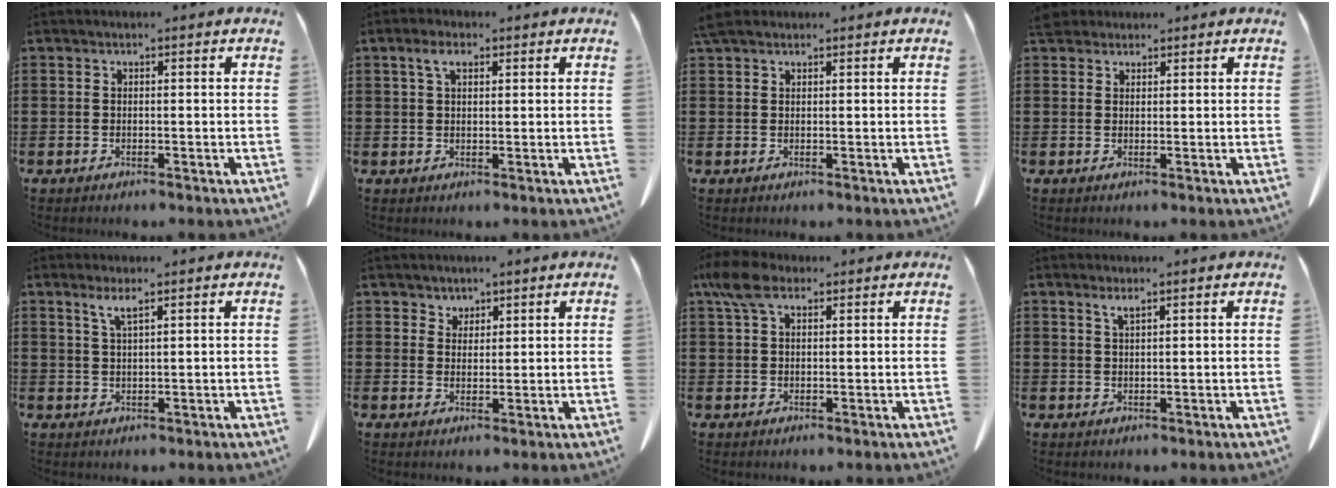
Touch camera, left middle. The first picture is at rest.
{"total": 3.3, "force": [1.7, 1.5, 2.4], "torque": [-0.055, 0.009, 0.029]}
{"total": 2.1, "force": [1.7, 0.7, 0.9], "torque": [-0.025, 0.004, 0.034]}
{"total": 2.8, "force": [2.4, 1.2, 0.8], "torque": [-0.024, 0.006, 0.047]}
{"total": 2.4, "force": [1.5, 0.4, 1.9], "torque": [-0.041, 0.002, 0.025]}
{"total": 2.4, "force": [1.9, 1.4, 0.1], "torque": [-0.010, 0.007, 0.037]}
{"total": 5.5, "force": [3.1, 2.8, 3.7], "torque": [-0.089, 0.005, 0.055]}
{"total": 1.5, "force": [1.0, 0.3, 1.0], "torque": [-0.022, 0.001, 0.018]}